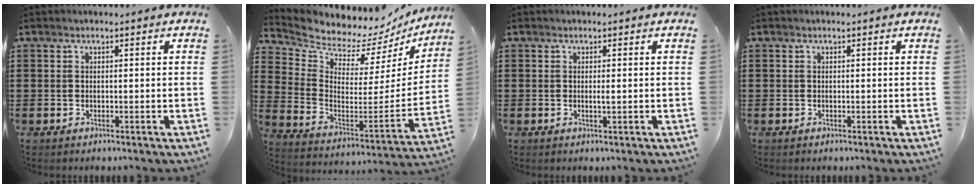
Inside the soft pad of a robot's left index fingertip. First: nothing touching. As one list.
[{"total": 6.1, "force": [6.1, 0.8, -0.3], "torque": [-0.040, -0.071, 0.098]}, {"total": 0.9, "force": [0.1, 0.1, 0.8], "torque": [-0.018, -0.002, 0.002]}, {"total": 0.0}]